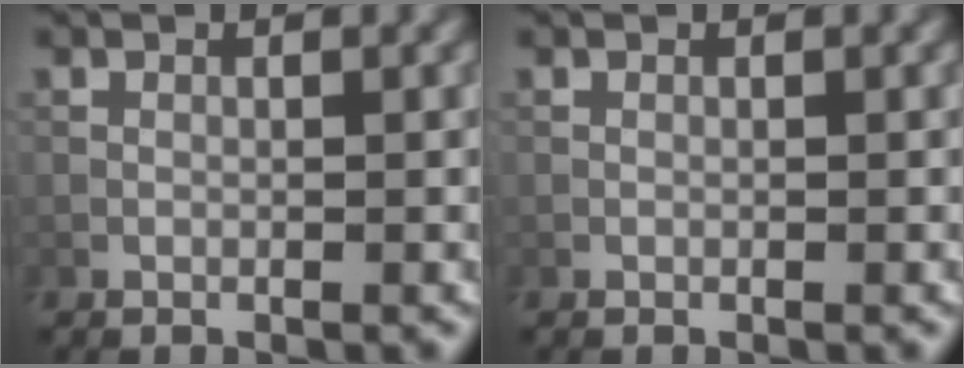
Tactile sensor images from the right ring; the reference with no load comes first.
{"total": 0.0}